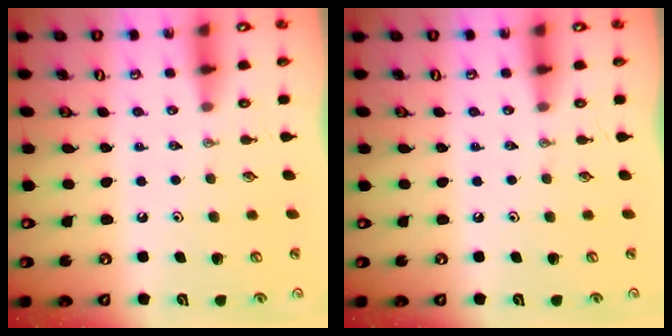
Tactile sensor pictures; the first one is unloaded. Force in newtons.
{"total": 0.0}